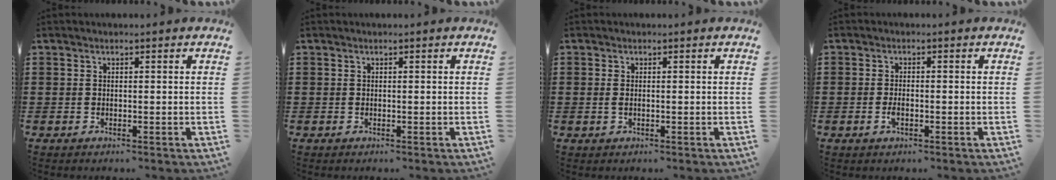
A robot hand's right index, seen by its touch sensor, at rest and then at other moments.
{"total": 0.0}
{"total": 1.1, "force": [0.0, 0.5, 0.9], "torque": [-0.020, 0.003, -0.002]}
{"total": 1.7, "force": [-0.7, 0.6, 1.5], "torque": [-0.036, -0.004, -0.014]}